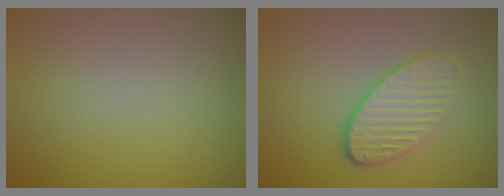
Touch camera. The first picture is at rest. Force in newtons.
{"total": 3.8, "press": 3.0, "slide": 2.4}